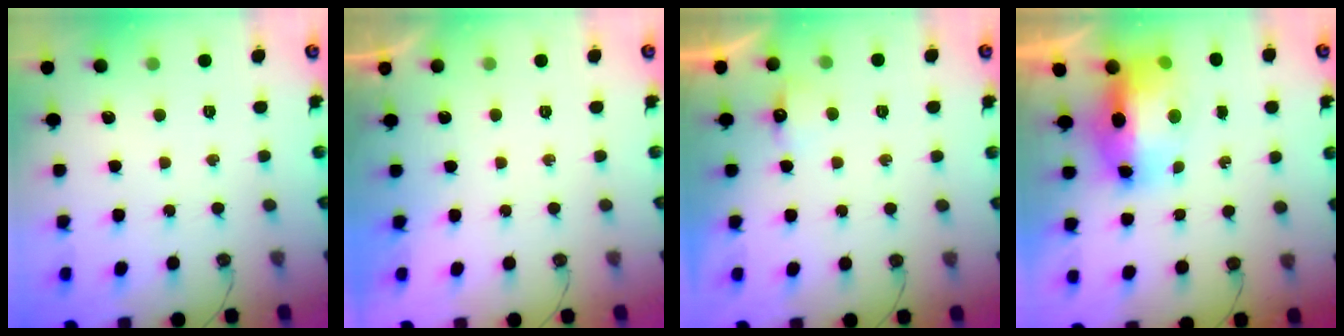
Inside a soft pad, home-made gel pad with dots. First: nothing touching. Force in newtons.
{"total": 0.0}
{"total": 5.0, "press": 4.9, "slide": 0.9}
{"total": 11.7, "press": 11.5, "slide": 1.9}